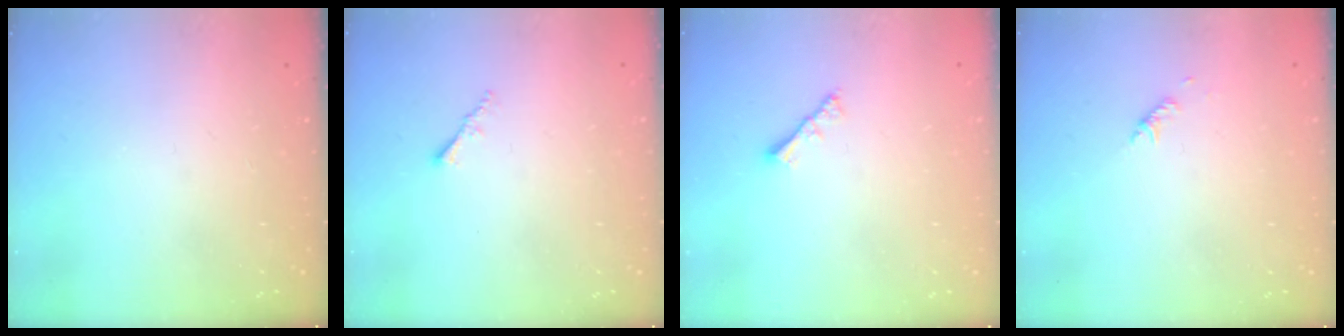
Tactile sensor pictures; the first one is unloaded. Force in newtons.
{"total": 1.2, "press": 1.1, "slide": 0.4}
{"total": 2.5, "press": 2.4, "slide": 0.5}
{"total": 2.8, "press": 2.7, "slide": 0.6}